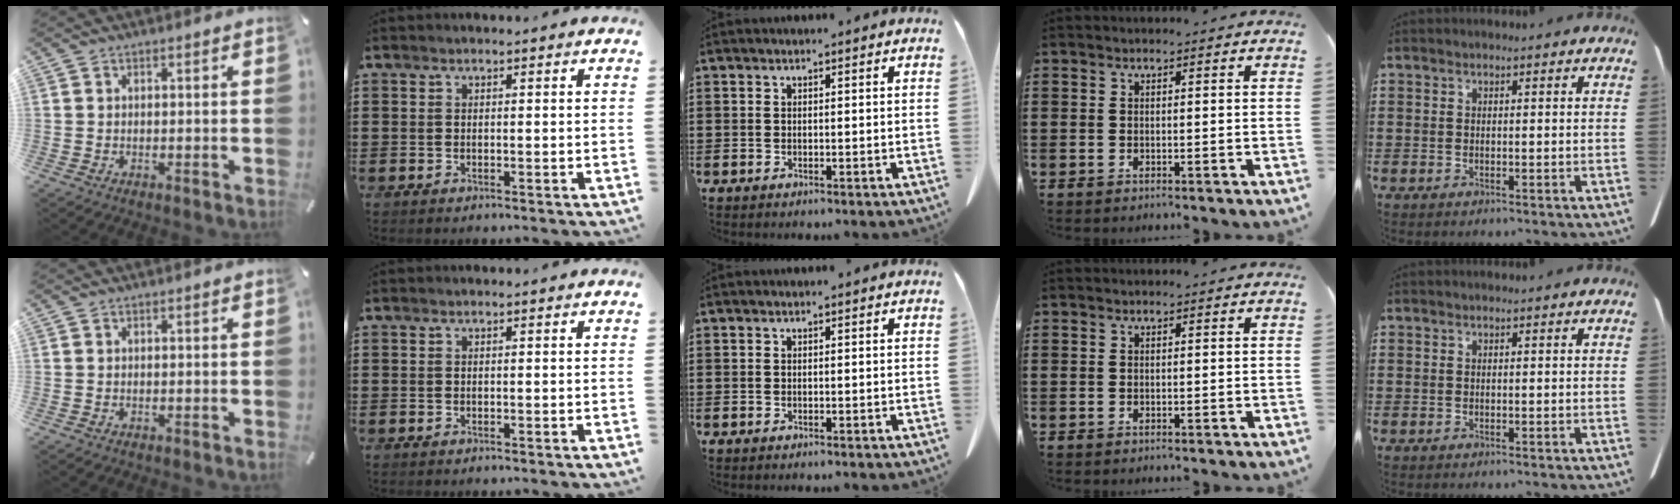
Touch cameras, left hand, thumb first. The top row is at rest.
{}